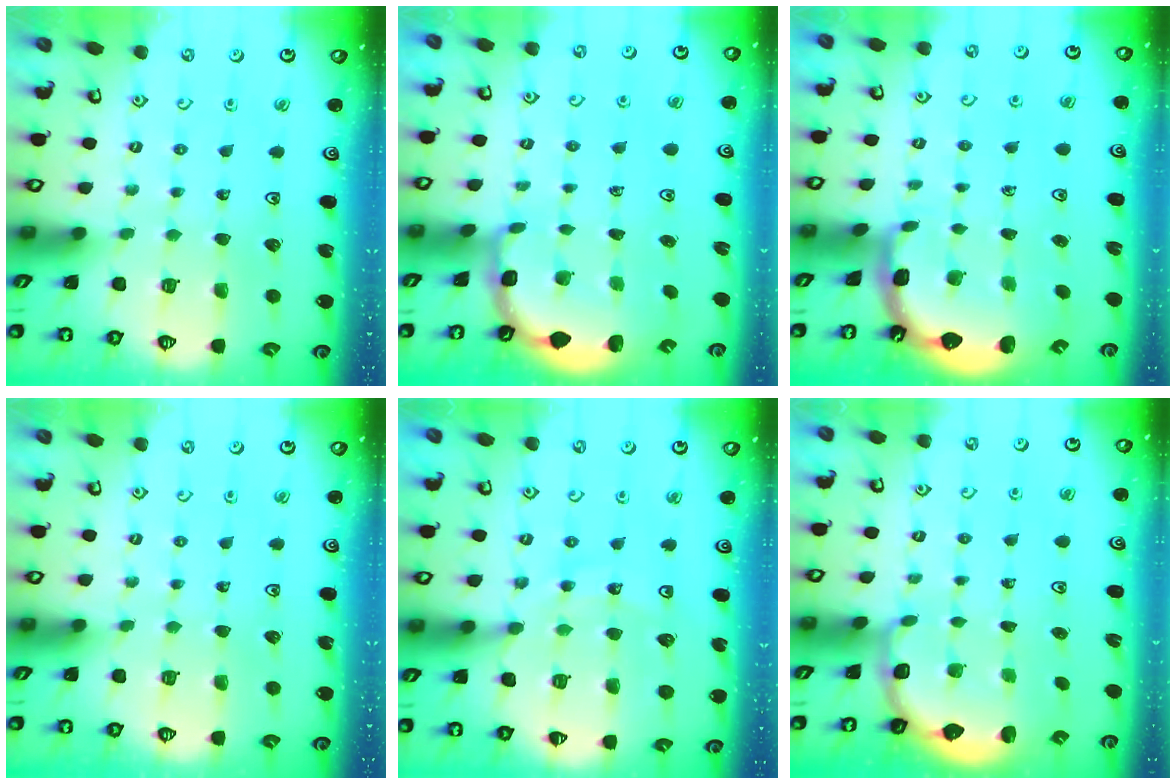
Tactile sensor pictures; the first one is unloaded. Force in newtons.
{"total": 2.4, "press": 1.8, "slide": 1.7}
{"total": 2.5, "press": 1.9, "slide": 1.6}
{"total": 0.0}
{"total": 12.3, "press": 11.8, "slide": 3.6}
{"total": 2.8, "press": 2.2, "slide": 1.8}